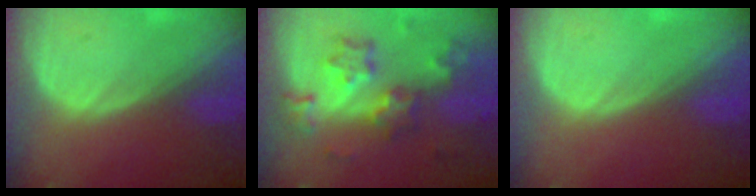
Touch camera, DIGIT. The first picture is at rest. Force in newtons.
{"total": 8.6, "press": 7.5, "slide": 4.1}
{"total": 0.0}